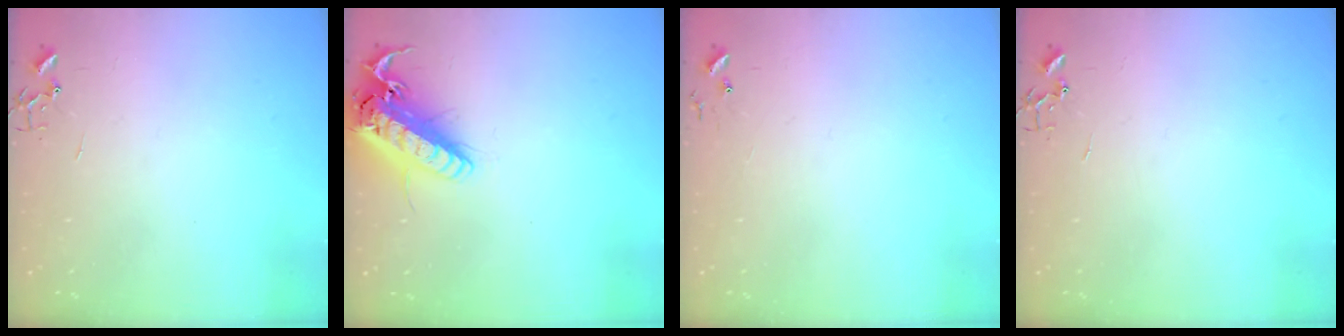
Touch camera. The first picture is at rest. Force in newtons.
{"total": 19.1, "press": 18.8, "slide": 3.3}
{"total": 4.7, "press": 4.7, "slide": 0.4}
{"total": 0.0}